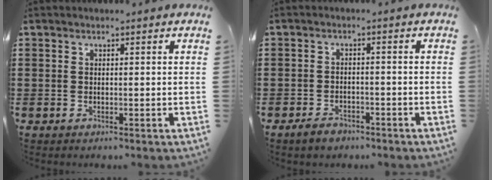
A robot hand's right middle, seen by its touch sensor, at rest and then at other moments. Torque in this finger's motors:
{"motor_torque": [2.13, 0.00, 0.13, 0.06]}